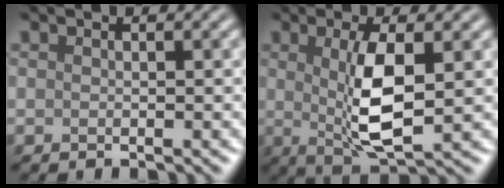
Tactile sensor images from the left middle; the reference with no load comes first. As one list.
[{"total": 5.6, "force": [0.3, 1.6, 5.3], "torque": [-0.105, -0.007, 0.010]}]